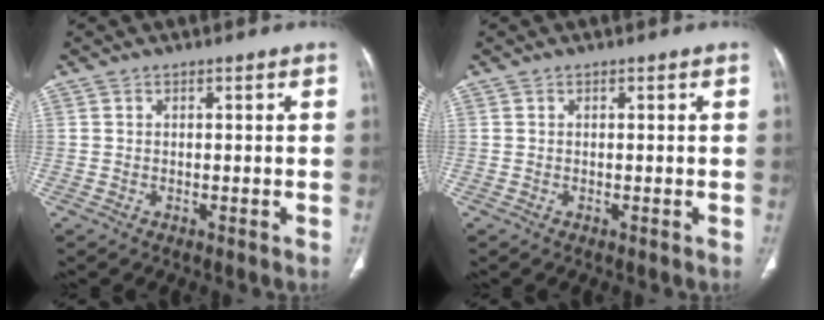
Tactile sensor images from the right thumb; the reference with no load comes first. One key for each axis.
{"total": 0.0}